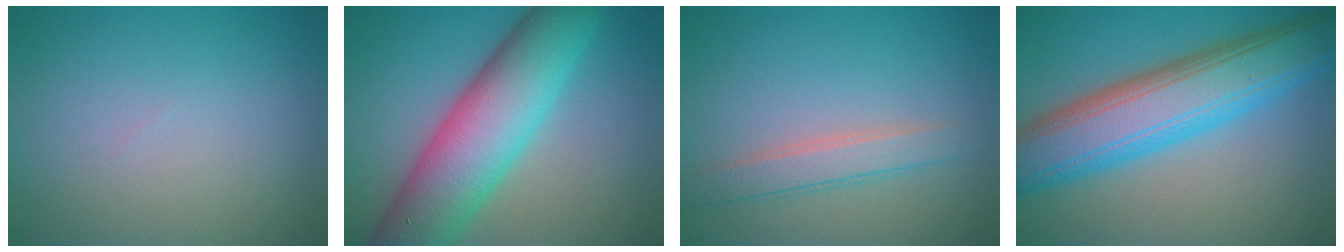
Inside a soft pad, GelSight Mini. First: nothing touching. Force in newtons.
{"total": 10.7, "press": 10.7, "slide": 0.2}
{"total": 2.5, "press": 2.5, "slide": 0.1}
{"total": 10.2, "press": 10.2, "slide": 0.4}